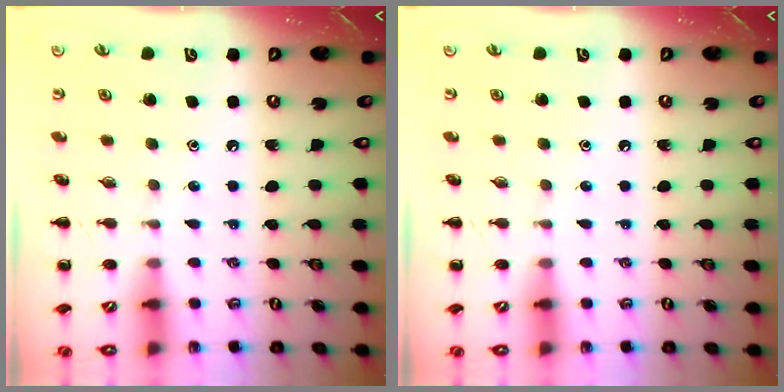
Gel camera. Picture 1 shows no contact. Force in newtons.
{"total": 0.0}